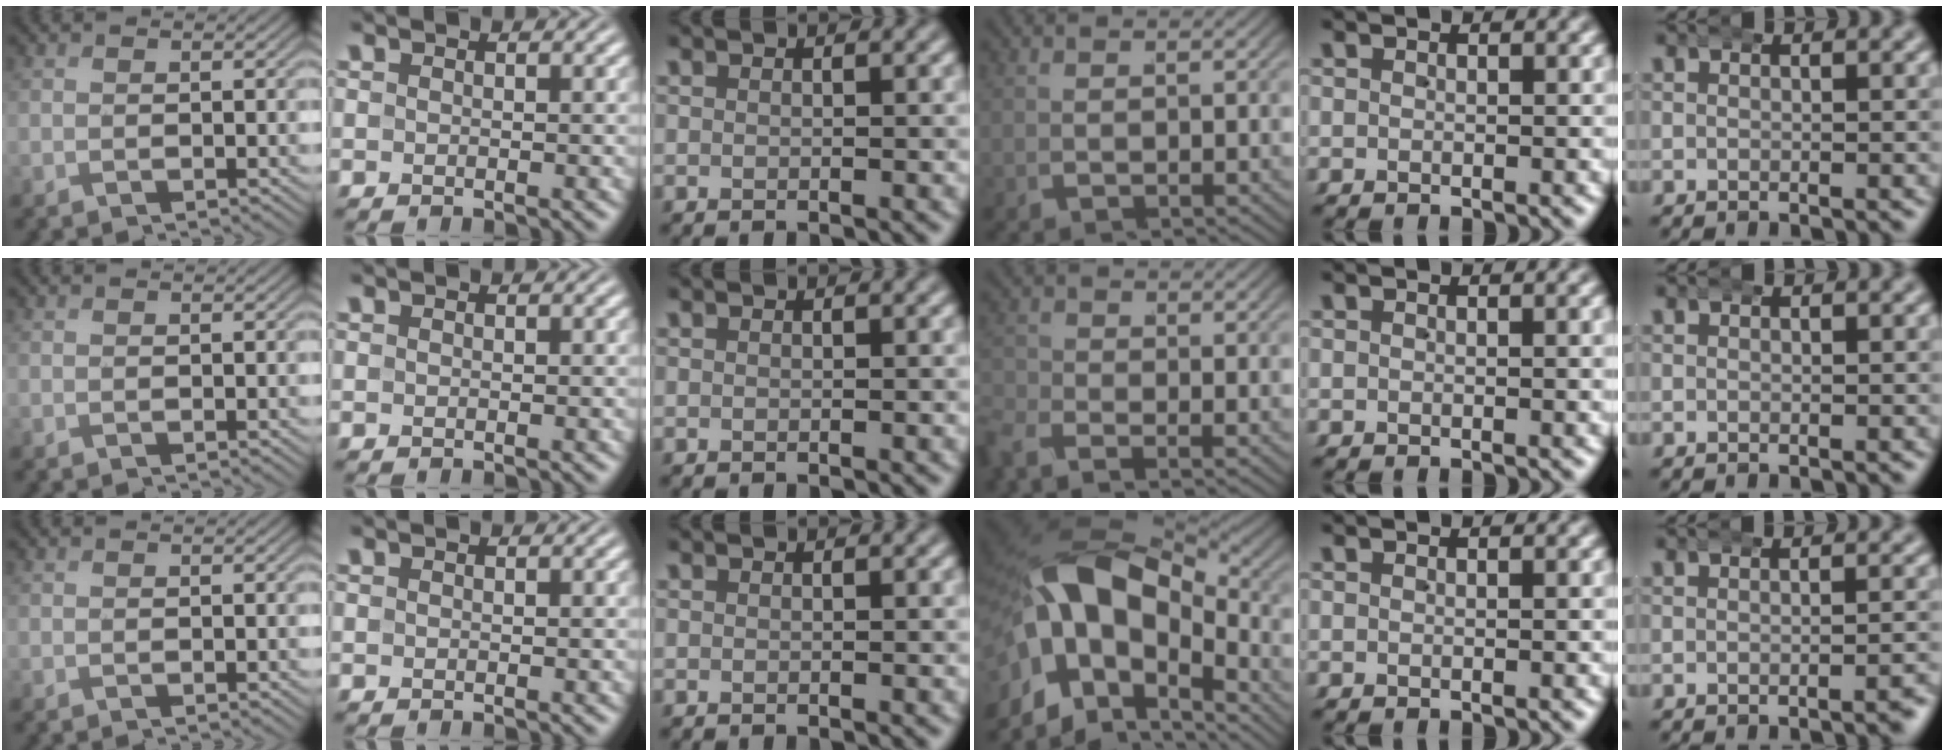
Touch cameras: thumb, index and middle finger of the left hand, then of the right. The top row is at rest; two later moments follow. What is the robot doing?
{"motion": "wrap", "object": "arm wrap"}